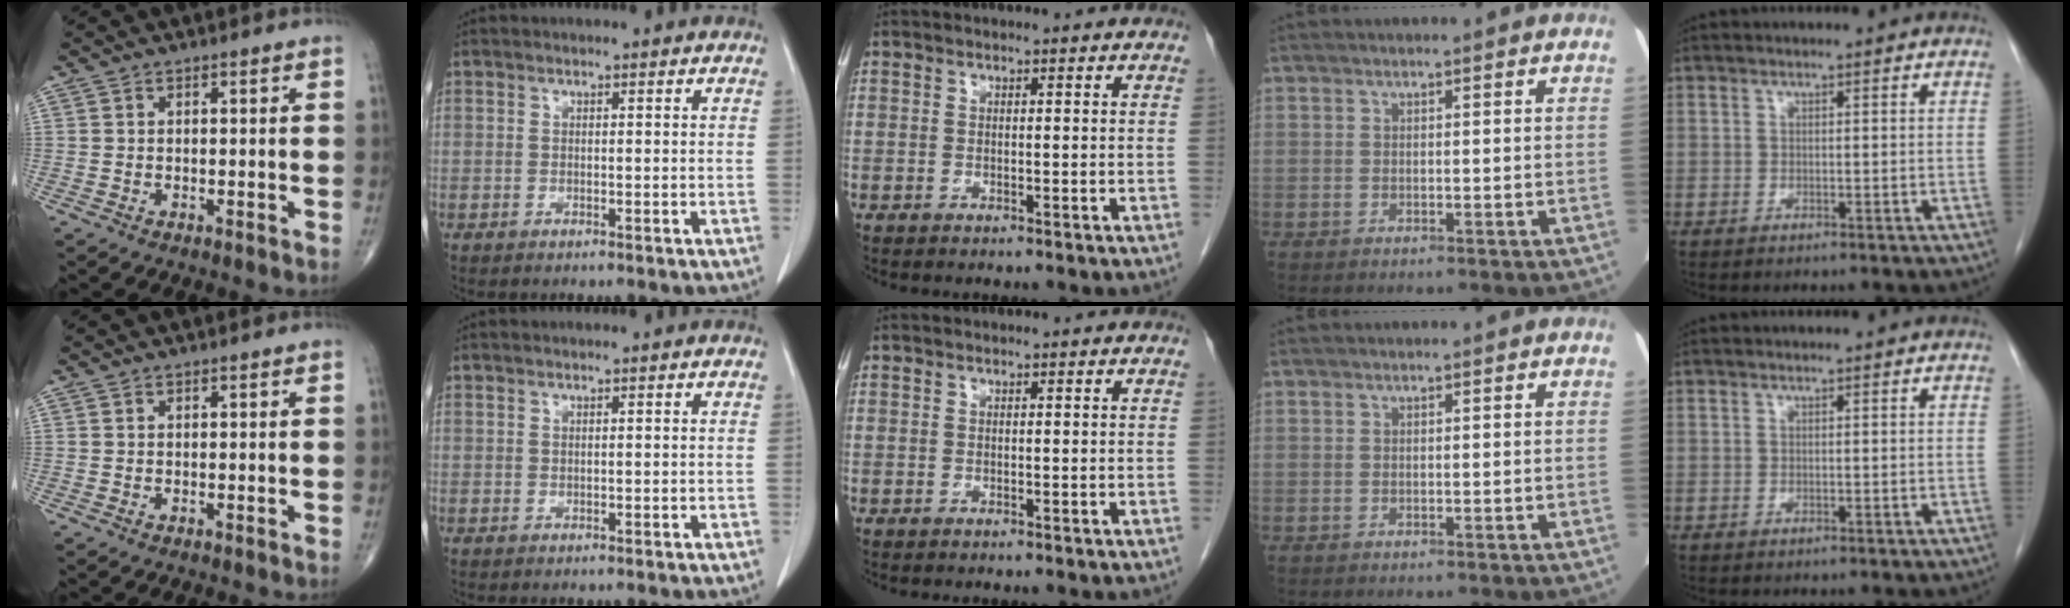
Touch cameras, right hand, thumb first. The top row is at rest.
{}